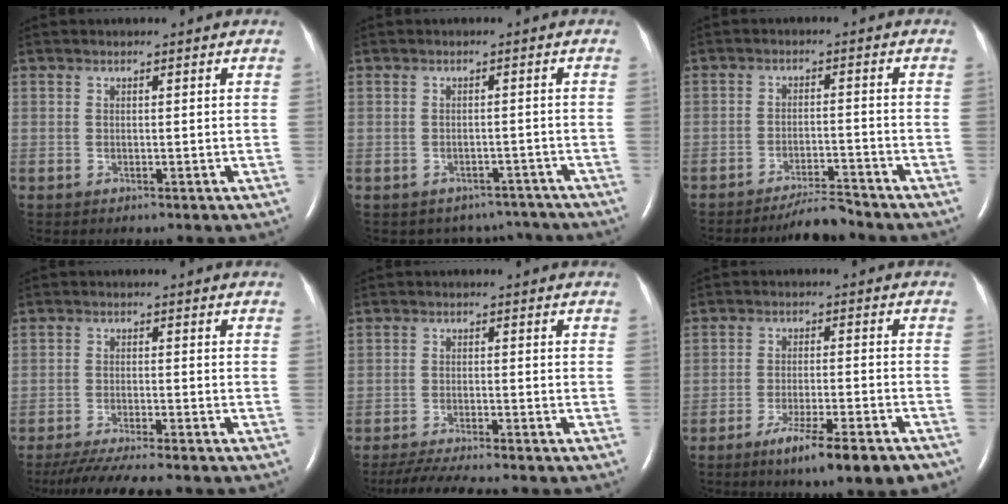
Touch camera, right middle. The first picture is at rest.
{"total": 7.0, "force": [-6.3, 3.0, 0.4], "torque": [0.001, 0.023, -0.066]}
{"total": 4.7, "force": [-4.6, -0.3, 1.2], "torque": [-0.022, -0.014, -0.079]}
{"total": 10.8, "force": [-9.3, 0.0, 5.4], "torque": [-0.071, -0.027, -0.145]}
{"total": 9.0, "force": [-7.9, -0.1, 4.3], "torque": [-0.061, -0.023, -0.127]}
{"total": 10.8, "force": [-7.7, 0.8, 7.5], "torque": [-0.104, -0.017, -0.113]}